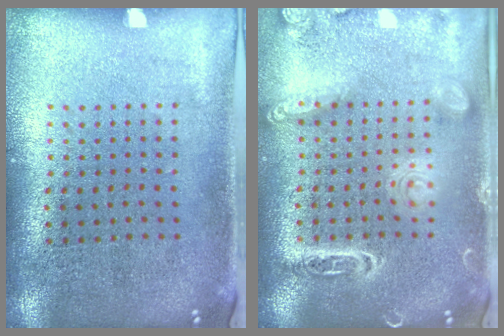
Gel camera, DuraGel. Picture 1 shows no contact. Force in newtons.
{"total": 3.3, "press": 3.3, "slide": 0.3}